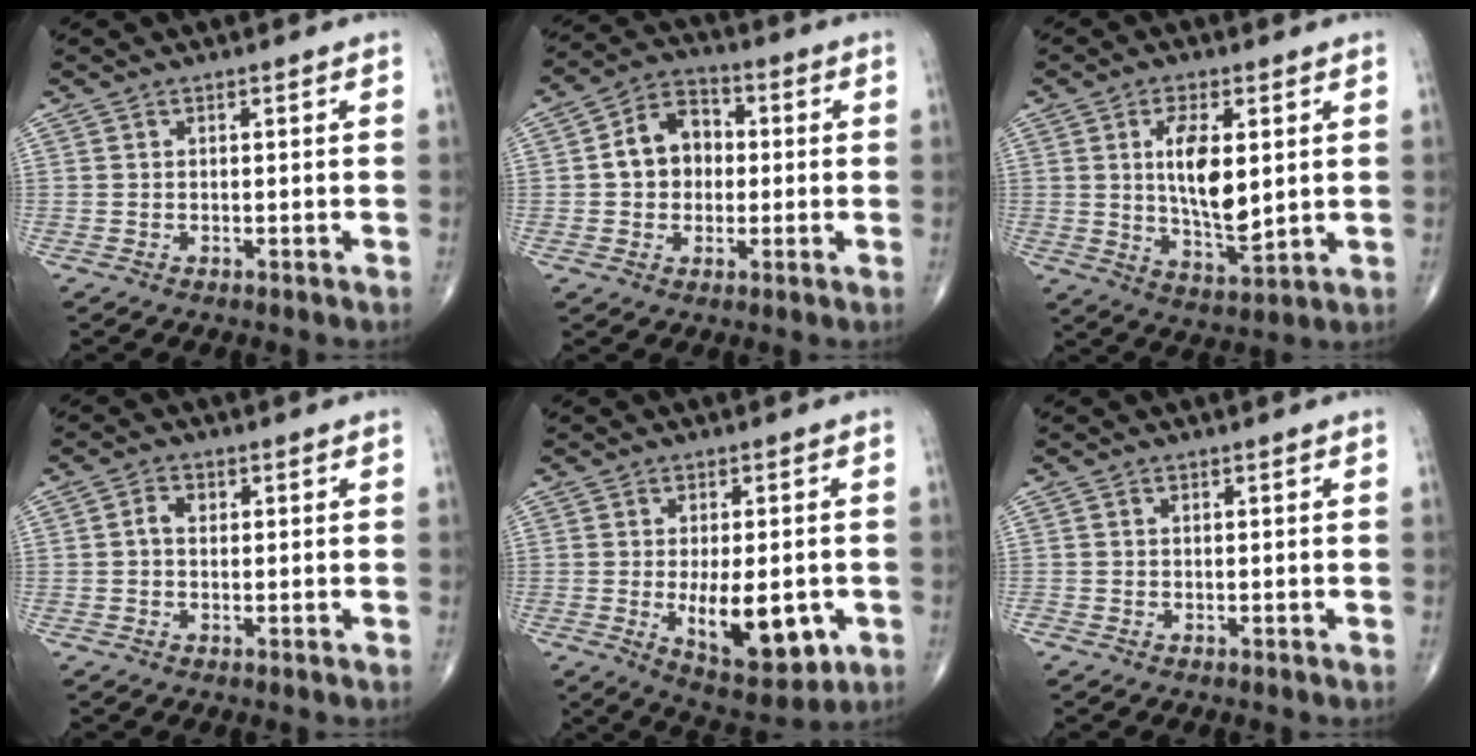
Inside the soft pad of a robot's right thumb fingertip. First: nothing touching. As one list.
[{"total": 9.6, "force": [0.5, 7.5, 5.9], "torque": [-0.070, 0.023, -0.002]}, {"total": 11.3, "force": [2.0, 4.8, 10.0], "torque": [-0.166, -0.024, 0.041]}, {"total": 2.4, "force": [0.2, 1.8, 1.6], "torque": [-0.025, 0.008, 0.002]}, {"total": 13.0, "force": [-2.7, 5.7, 11.4], "torque": [-0.148, -0.016, -0.025]}, {"total": 0.0}]